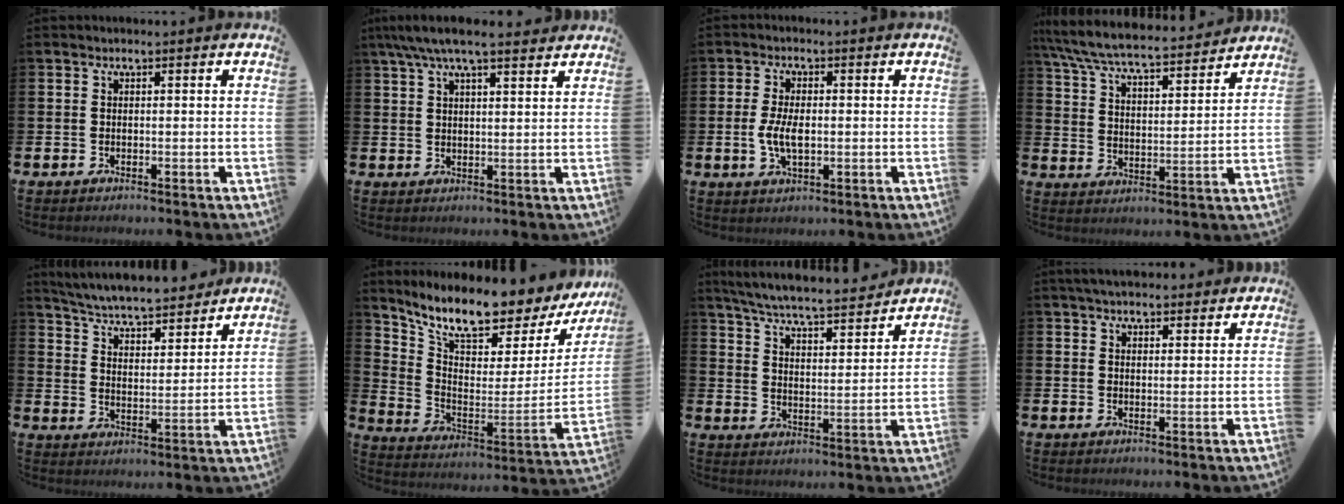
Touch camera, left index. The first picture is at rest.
{"total": 6.2, "force": [5.2, 1.2, 3.1], "torque": [-0.070, -0.009, 0.095]}
{"total": 4.5, "force": [-0.3, 2.2, 3.9], "torque": [-0.068, -0.002, -0.010]}
{"total": 7.5, "force": [7.0, 1.0, 2.7], "torque": [-0.083, -0.048, 0.119]}
{"total": 6.2, "force": [6.0, 0.6, 1.3], "torque": [-0.054, -0.050, 0.102]}
{"total": 9.1, "force": [8.3, 1.5, 3.3], "torque": [-0.092, -0.074, 0.135]}
{"total": 6.7, "force": [6.4, 0.4, 1.9], "torque": [-0.066, -0.051, 0.108]}
{"total": 3.7, "force": [3.5, 0.7, 0.8], "torque": [-0.019, -0.011, 0.065]}